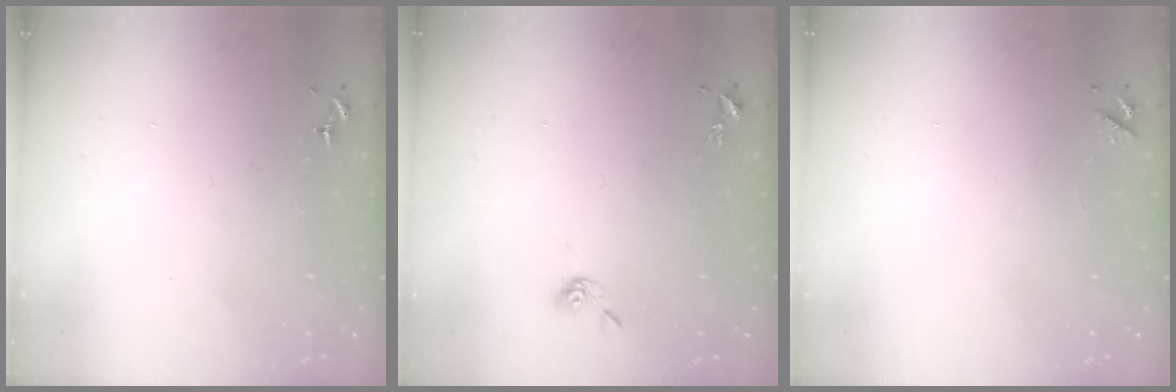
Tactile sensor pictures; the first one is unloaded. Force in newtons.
{"total": 5.2, "press": 5.1, "slide": 0.6}
{"total": 3.6, "press": 3.5, "slide": 0.6}